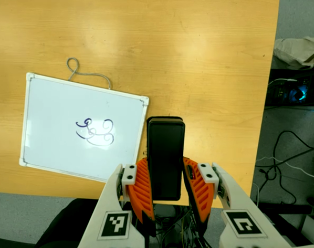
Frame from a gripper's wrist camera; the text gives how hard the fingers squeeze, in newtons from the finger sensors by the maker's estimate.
{"total": 4.5, "left": 3.2, "right": 5.8}